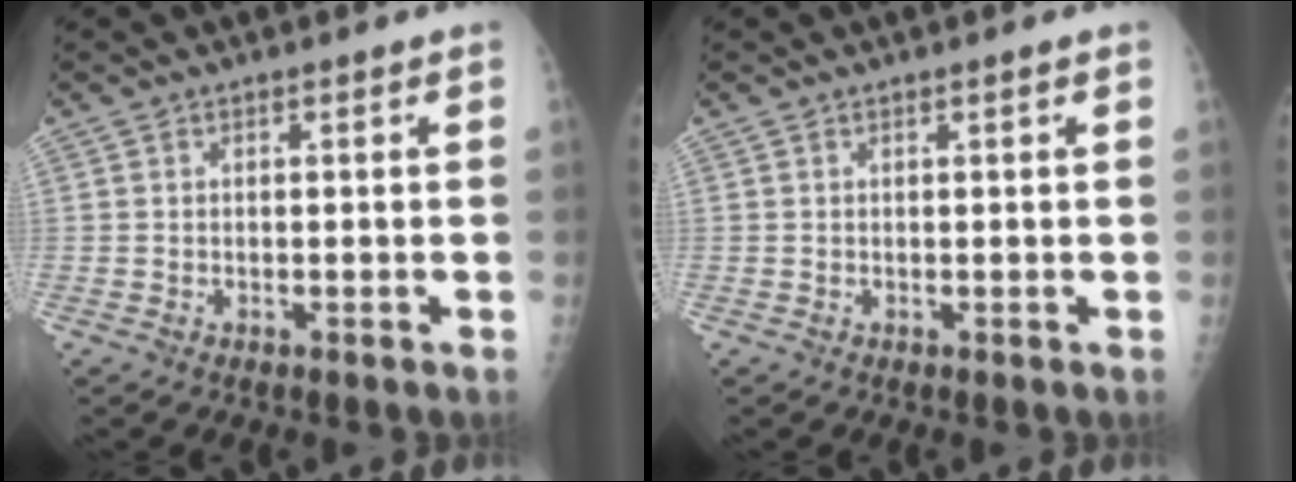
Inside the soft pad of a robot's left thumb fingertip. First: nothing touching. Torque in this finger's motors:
{"motor_torque": [0.08, -0.06, -0.26, 0.04, -0.01]}